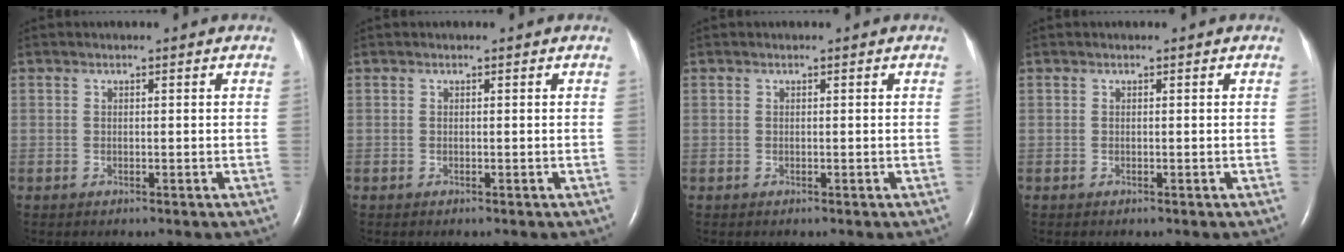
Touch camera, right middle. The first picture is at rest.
{"total": 0.0}
{"total": 0.0}
{"total": 0.0}